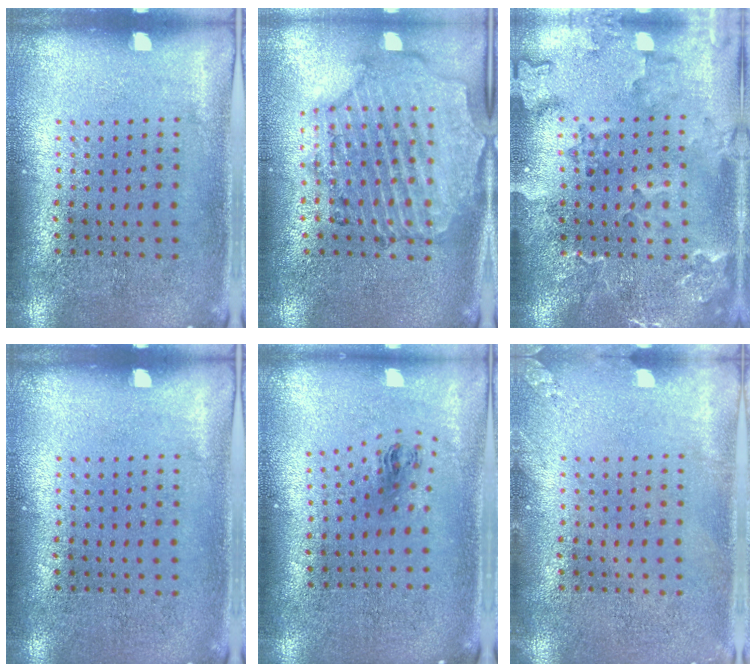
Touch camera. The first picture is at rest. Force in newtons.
{"total": 1.6, "press": 1.6, "slide": 0.4}
{"total": 2.3, "press": 2.1, "slide": 0.8}
{"total": 0.0}
{"total": 1.1, "press": 0.4, "slide": 1.0}
{"total": 1.0, "press": 1.0, "slide": 0.1}